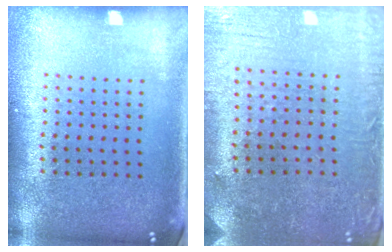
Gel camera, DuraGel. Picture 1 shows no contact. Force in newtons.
{"total": 0.7, "press": 0.6, "slide": 0.4}